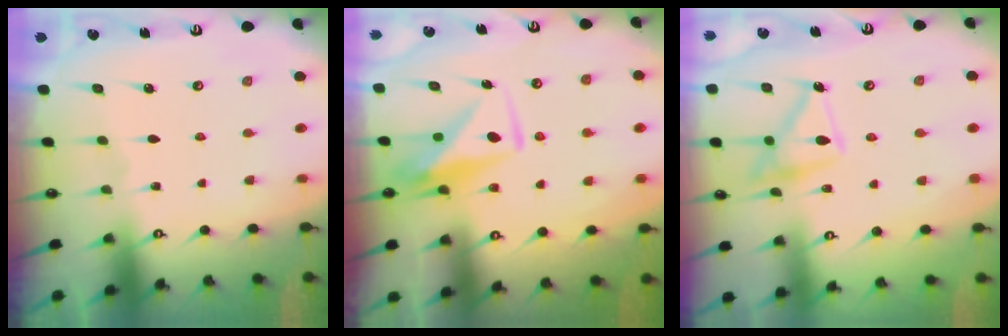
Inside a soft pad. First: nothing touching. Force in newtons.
{"total": 10.7, "press": 10.6, "slide": 0.5}
{"total": 15.3, "press": 15.3, "slide": 1.1}